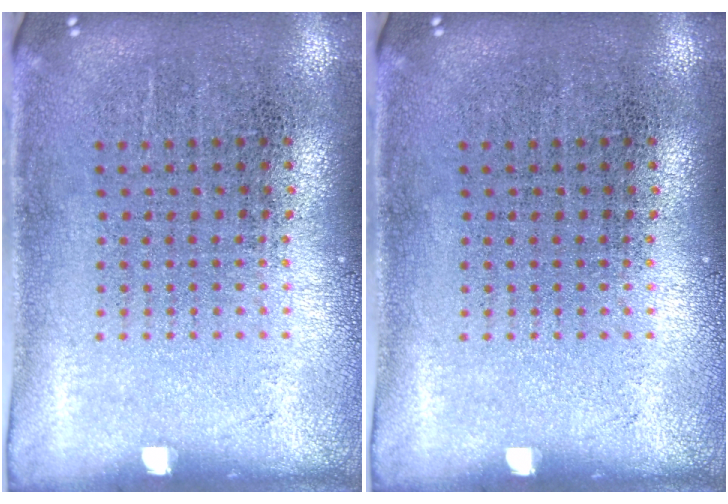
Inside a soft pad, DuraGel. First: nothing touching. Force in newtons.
{"total": 0.0}